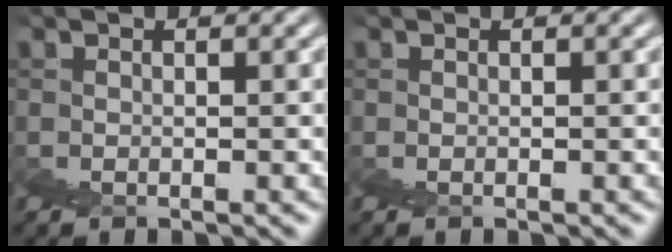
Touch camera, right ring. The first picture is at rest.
{"total": 0.0}